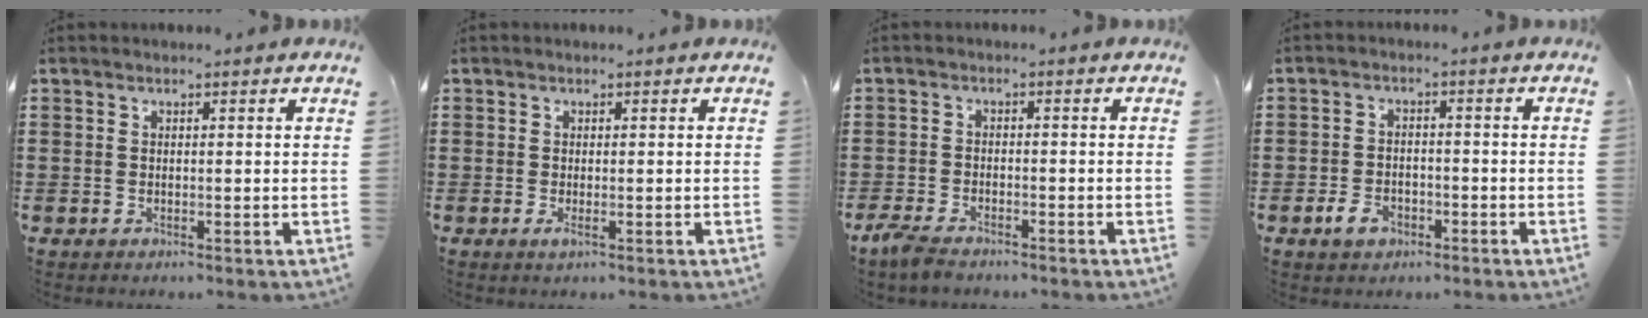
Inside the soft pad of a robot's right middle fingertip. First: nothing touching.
{"total": 1.0, "force": [0.0, 0.1, 1.0], "torque": [-0.018, -0.001, 0.000]}
{"total": 2.9, "force": [-2.5, 0.8, 1.2], "torque": [-0.044, -0.004, -0.056]}
{"total": 3.1, "force": [-1.9, 1.8, 1.7], "torque": [-0.032, 0.002, -0.036]}